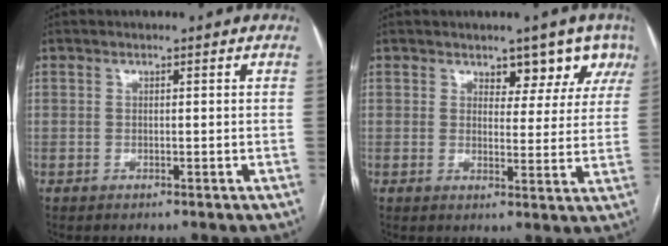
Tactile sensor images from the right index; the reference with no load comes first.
{"total": 5.8, "force": [4.4, 3.2, 2.0], "torque": [-0.002, -0.004, 0.045]}